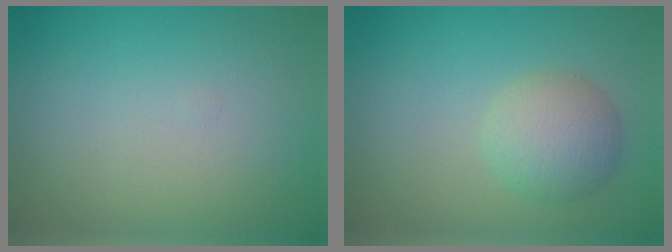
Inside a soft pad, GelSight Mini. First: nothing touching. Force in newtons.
{"total": 3.3, "press": 3.3, "slide": 0.0}